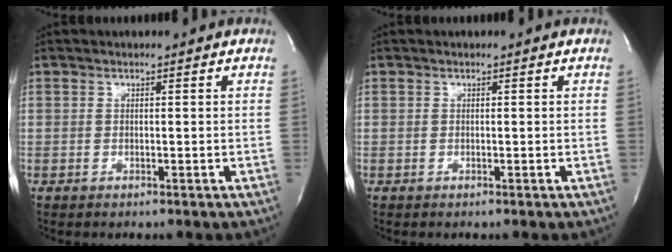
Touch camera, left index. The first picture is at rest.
{"total": 0.0}